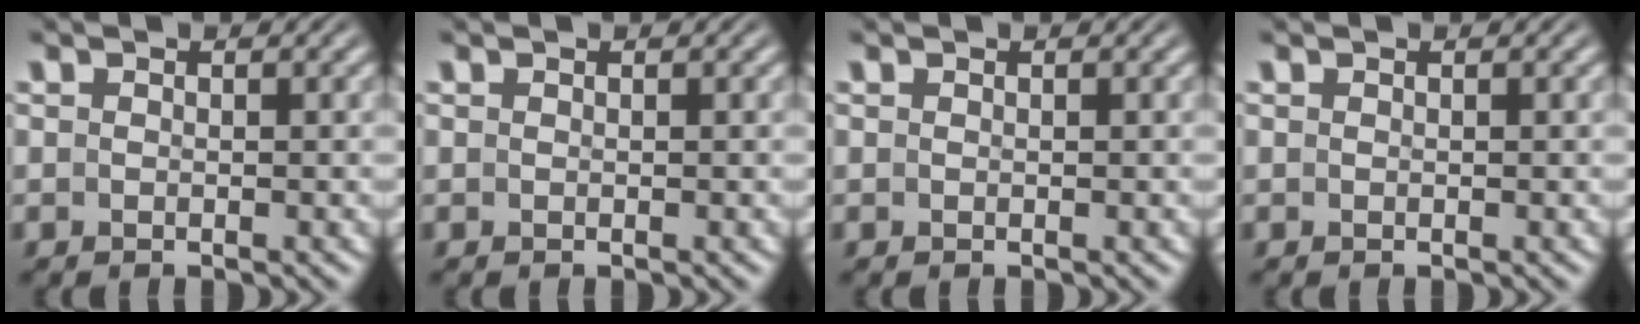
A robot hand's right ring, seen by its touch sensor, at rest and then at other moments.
{"total": 0.0}
{"total": 0.0}
{"total": 0.0}